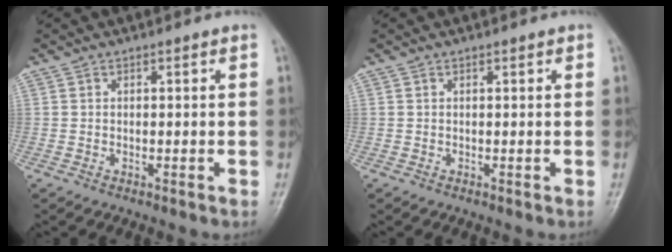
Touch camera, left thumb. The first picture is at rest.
{"total": 0.0}